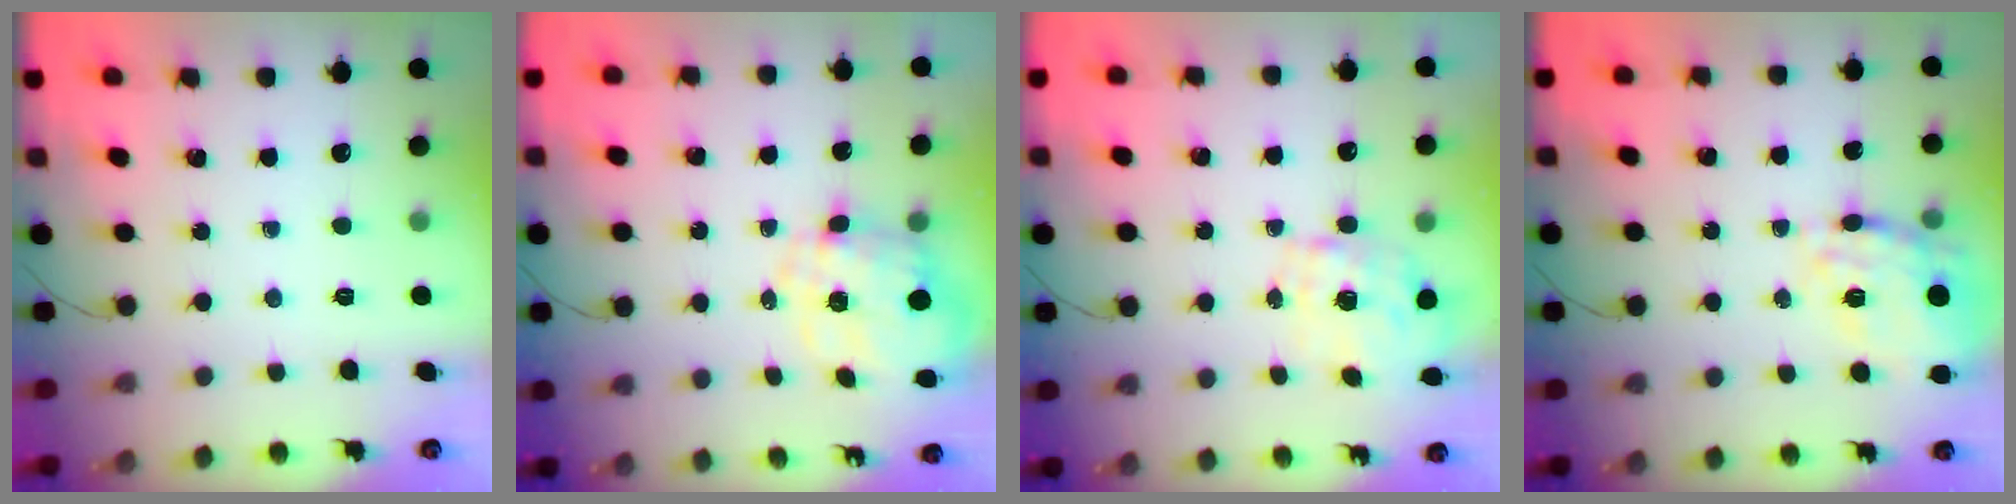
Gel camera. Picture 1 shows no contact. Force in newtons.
{"total": 3.8, "press": 3.4, "slide": 1.8}
{"total": 1.9, "press": 1.7, "slide": 0.7}
{"total": 18.0, "press": 17.8, "slide": 2.6}